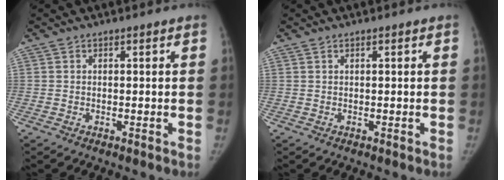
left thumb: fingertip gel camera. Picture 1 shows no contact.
{"total": 0.0}